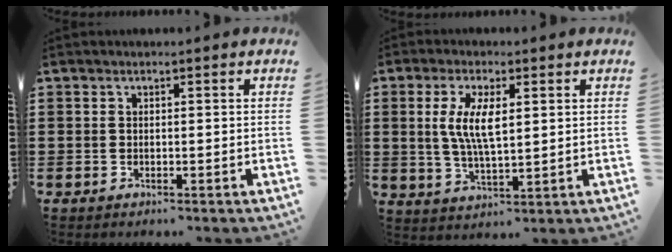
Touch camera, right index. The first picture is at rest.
{"total": 6.7, "force": [1.3, 2.2, 6.2], "torque": [-0.131, 0.002, 0.020]}